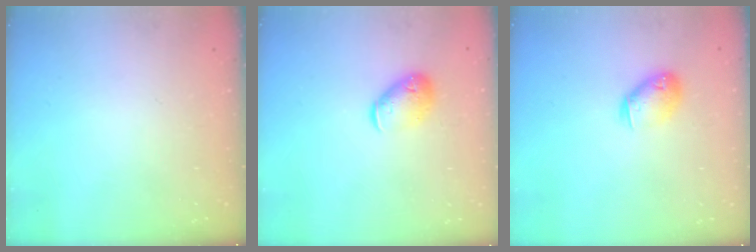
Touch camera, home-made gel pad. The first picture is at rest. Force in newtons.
{"total": 10.0, "press": 9.9, "slide": 1.5}
{"total": 9.7, "press": 9.5, "slide": 1.6}